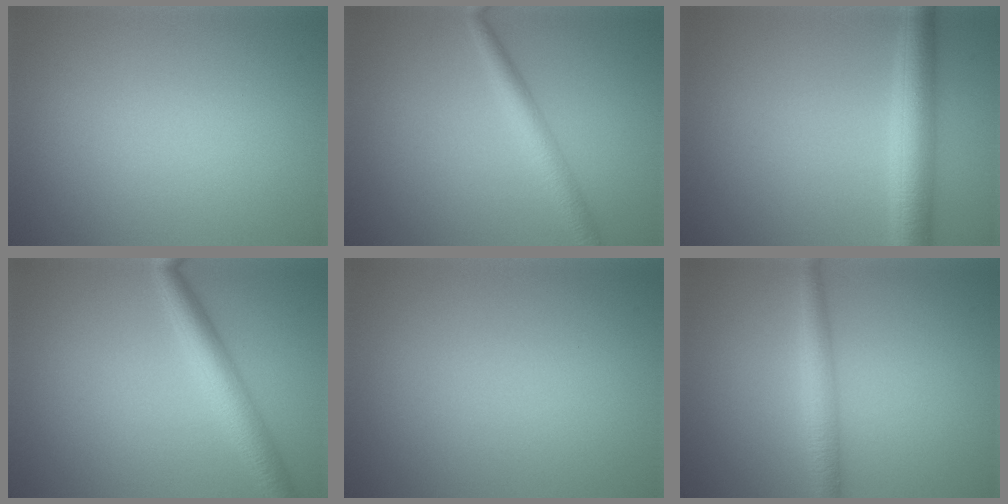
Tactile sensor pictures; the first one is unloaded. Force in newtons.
{"total": 2.6, "press": 2.6, "slide": 0.0}
{"total": 4.4, "press": 4.4, "slide": 0.1}
{"total": 3.8, "press": 3.8, "slide": 0.0}
{"total": 0.0}
{"total": 2.8, "press": 2.8, "slide": 0.1}